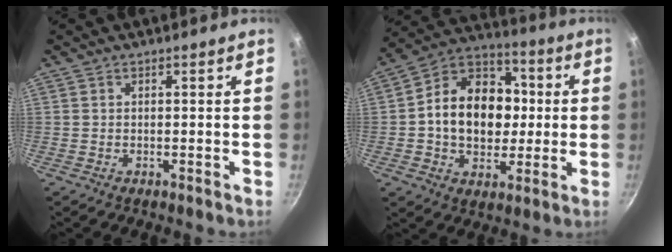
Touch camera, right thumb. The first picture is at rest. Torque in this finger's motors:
{"motor_torque": [-0.02, 0.66, 0.37, 0.32, 0.12]}